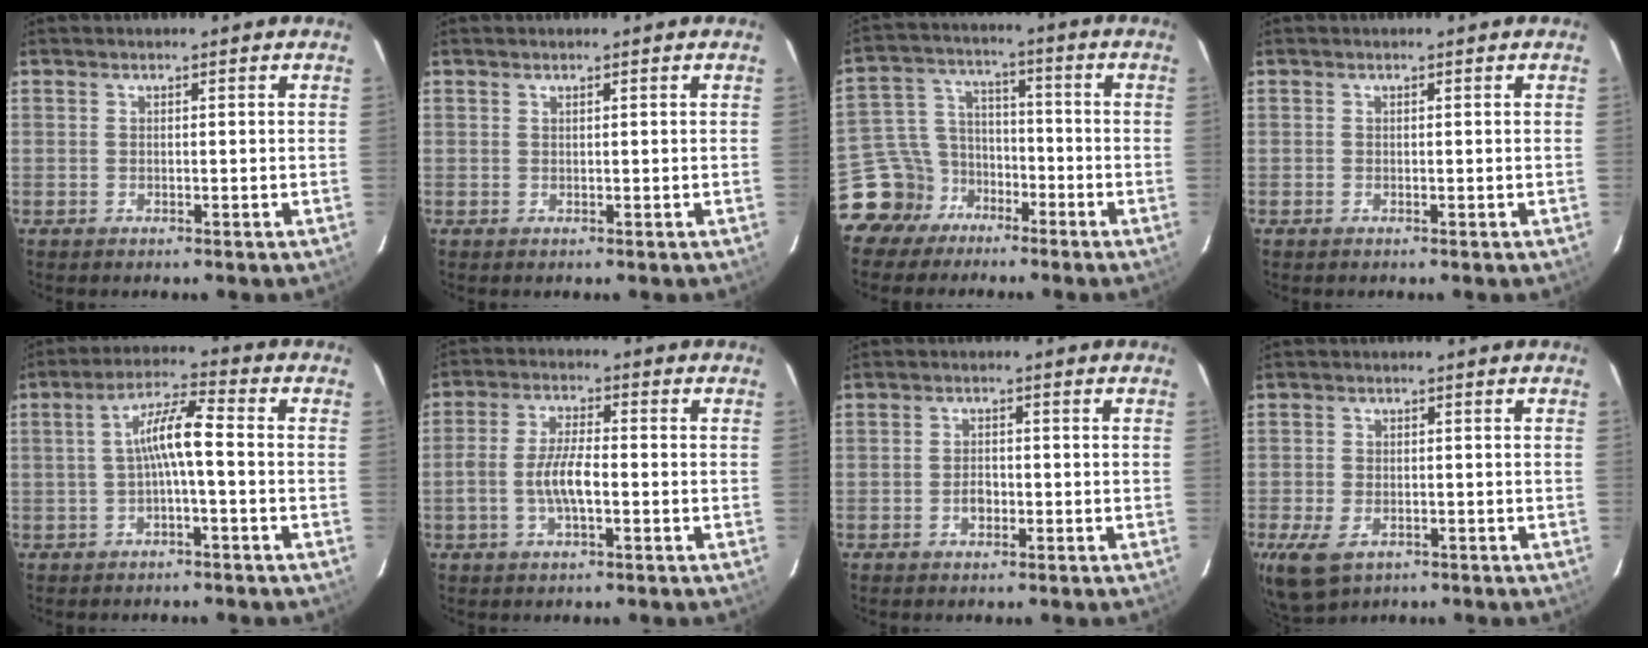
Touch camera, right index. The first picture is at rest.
{"total": 0.0}
{"total": 9.6, "force": [-6.5, 7.0, 0.8], "torque": [-0.033, 0.042, -0.119]}
{"total": 0.0}
{"total": 6.4, "force": [-1.1, 0.7, 6.3], "torque": [-0.128, 0.016, -0.018]}
{"total": 6.6, "force": [-1.8, 2.2, 5.9], "torque": [-0.122, 0.007, -0.034]}
{"total": 2.2, "force": [-0.9, 1.4, 1.3], "torque": [-0.026, 0.005, -0.016]}
{"total": 8.0, "force": [-3.8, 4.9, 5.0], "torque": [-0.118, -0.023, -0.065]}